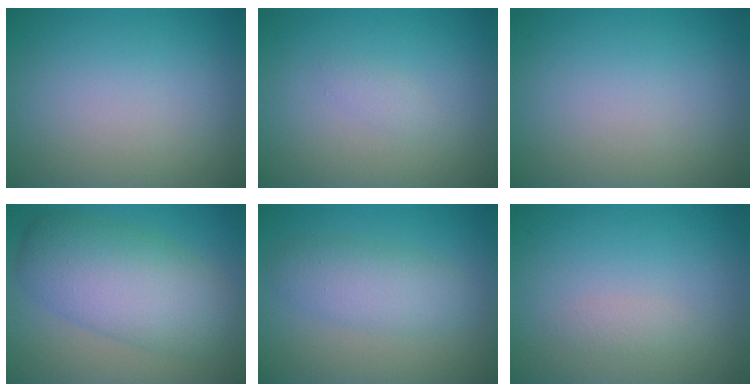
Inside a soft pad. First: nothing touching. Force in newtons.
{"total": 0.8, "press": 0.8, "slide": 0.1}
{"total": 0.0}
{"total": 7.9, "press": 7.9, "slide": 0.2}
{"total": 3.5, "press": 3.5, "slide": 0.2}
{"total": 0.8, "press": 0.8, "slide": 0.0}